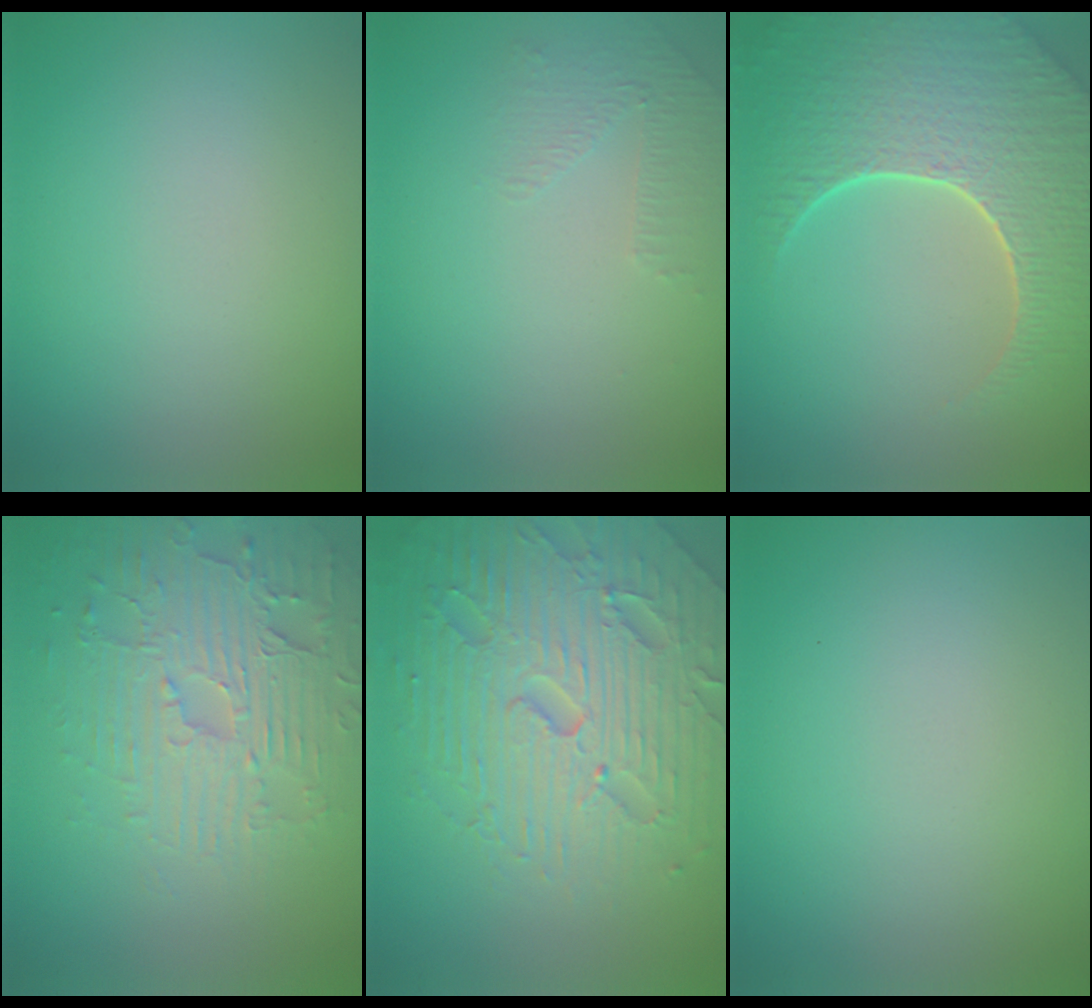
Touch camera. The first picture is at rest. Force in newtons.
{"total": 1.1, "press": 0.6, "slide": 1.0}
{"total": 9.0, "press": 6.3, "slide": 6.5}
{"total": 4.1, "press": 3.9, "slide": 1.4}
{"total": 7.4, "press": 7.2, "slide": 1.7}
{"total": 0.0}